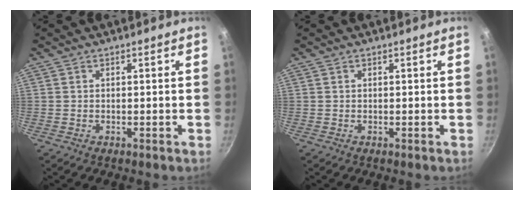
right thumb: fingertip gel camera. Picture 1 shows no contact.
{"total": 0.0}